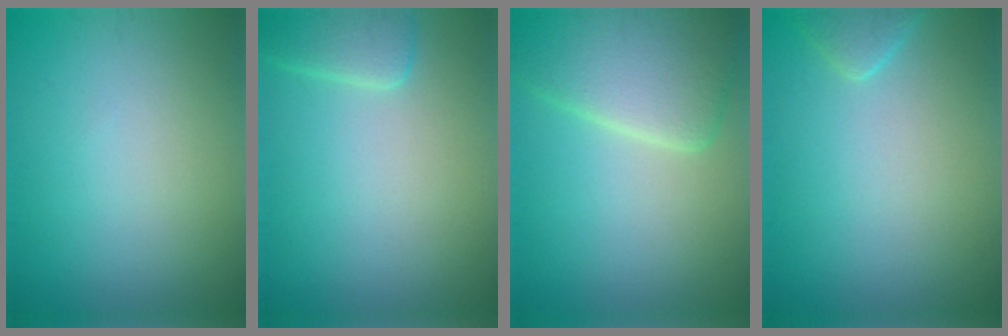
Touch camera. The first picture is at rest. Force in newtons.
{"total": 2.4, "press": 2.4, "slide": 0.2}
{"total": 5.9, "press": 5.9, "slide": 0.5}
{"total": 1.6, "press": 1.6, "slide": 0.1}